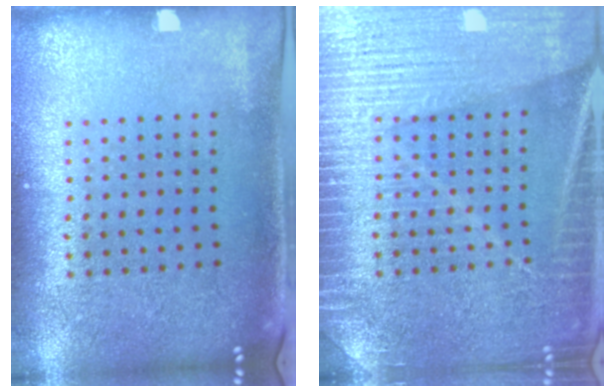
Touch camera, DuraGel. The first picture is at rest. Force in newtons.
{"total": 6.1, "press": 6.1, "slide": 0.9}